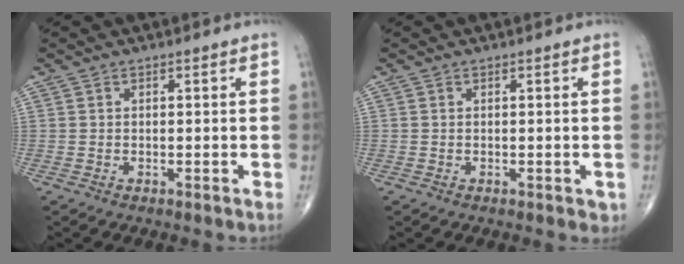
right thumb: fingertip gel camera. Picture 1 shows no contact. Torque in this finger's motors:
{"motor_torque": [1.23, -0.06, 0.59, -0.84, 0.20]}